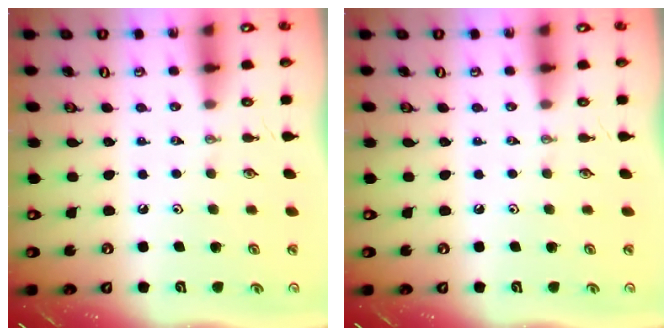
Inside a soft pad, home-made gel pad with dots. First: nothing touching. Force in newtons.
{"total": 0.0}